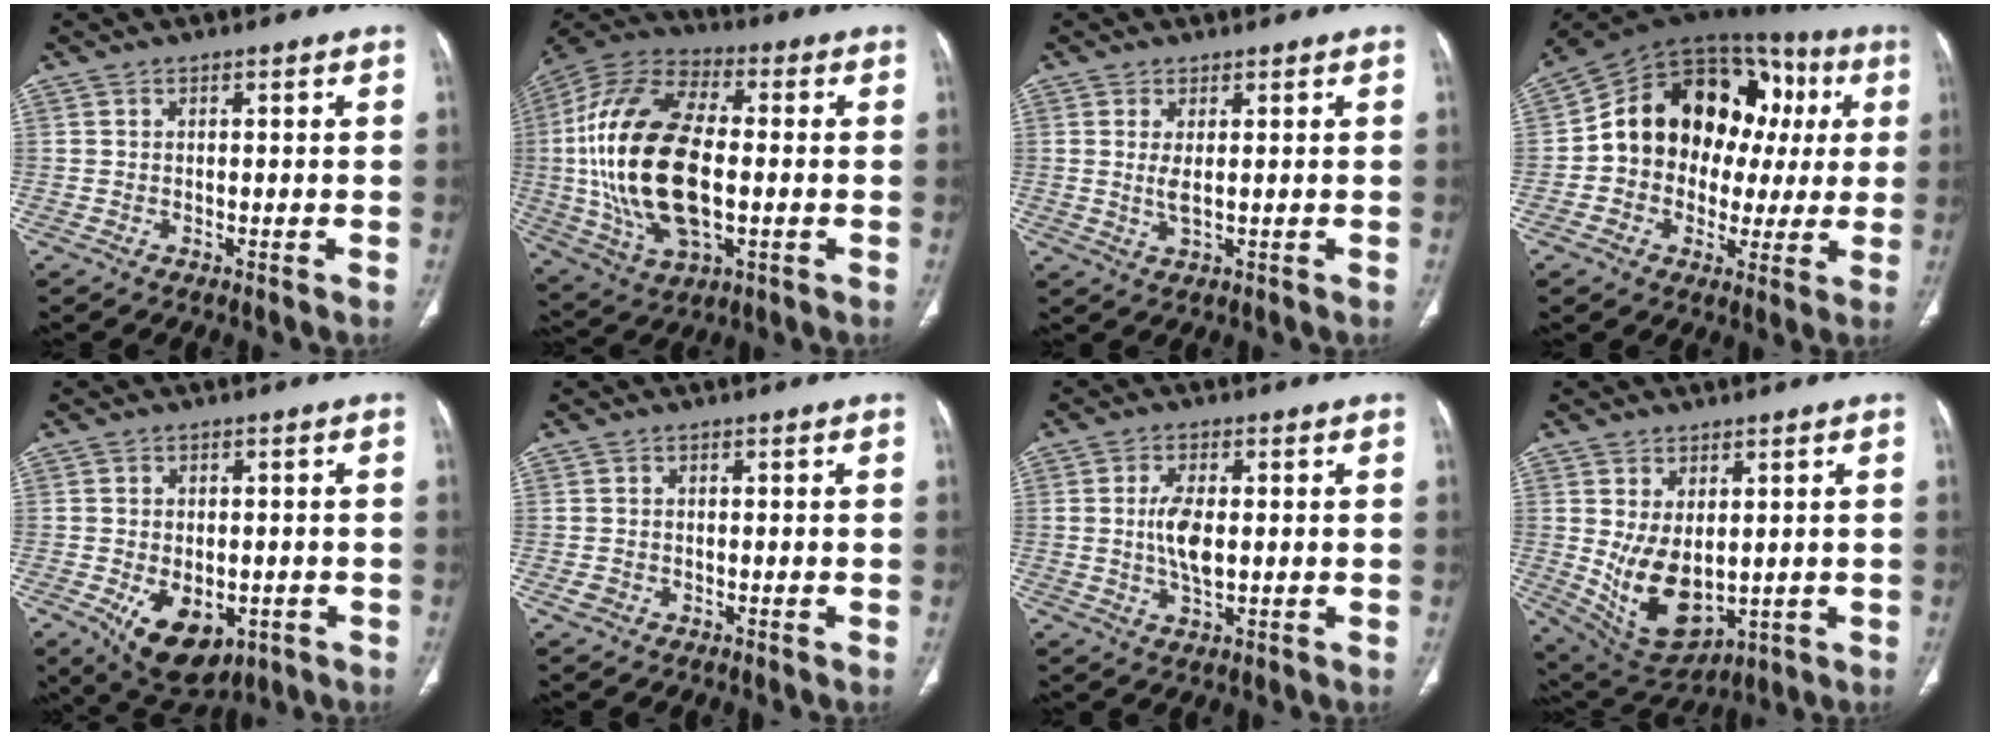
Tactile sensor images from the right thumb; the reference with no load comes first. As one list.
[{"total": 25.7, "force": [-0.9, 13.3, 22.0], "torque": [-0.452, 0.005, -0.013]}, {"total": 2.8, "force": [0.5, 0.7, 2.6], "torque": [-0.059, -0.011, 0.017]}, {"total": 22.5, "force": [2.7, 16.6, 14.9], "torque": [-0.180, 0.054, 0.040]}, {"total": 10.9, "force": [-3.9, 6.7, 7.7], "torque": [-0.100, 0.001, -0.041]}, {"total": 1.5, "force": [-0.5, 1.3, 0.6], "torque": [-0.011, 0.005, -0.008]}, {"total": 6.4, "force": [0.3, 2.9, 5.7], "torque": [-0.113, -0.005, 0.005]}, {"total": 12.0, "force": [0.0, 7.4, 9.5], "torque": [-0.154, -0.014, 0.035]}]